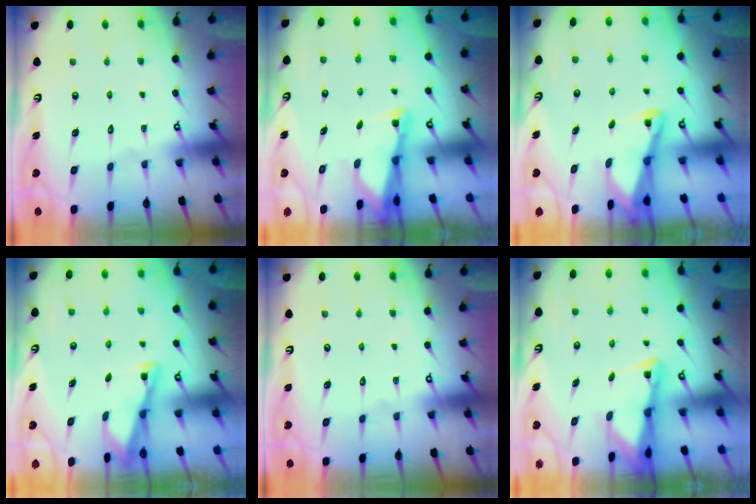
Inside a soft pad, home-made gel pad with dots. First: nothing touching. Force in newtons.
{"total": 2.4, "press": 2.4, "slide": 0.2}
{"total": 2.8, "press": 2.7, "slide": 0.7}
{"total": 2.8, "press": 2.8, "slide": 0.3}
{"total": 0.0}
{"total": 2.5, "press": 2.4, "slide": 0.6}